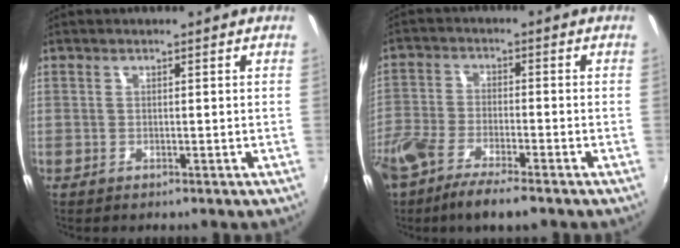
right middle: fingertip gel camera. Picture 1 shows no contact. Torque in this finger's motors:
{"motor_torque": [1.09, -1.05, 0.56, 0.10]}